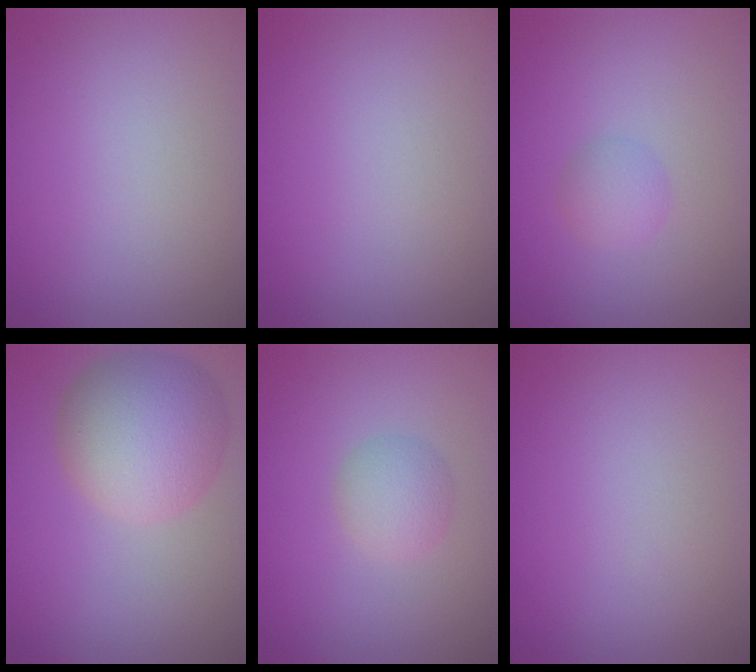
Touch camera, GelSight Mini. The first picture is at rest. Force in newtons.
{"total": 0.0}
{"total": 1.7, "press": 1.7, "slide": 0.1}
{"total": 7.7, "press": 7.7, "slide": 0.4}
{"total": 2.3, "press": 2.3, "slide": 0.1}
{"total": 0.0}